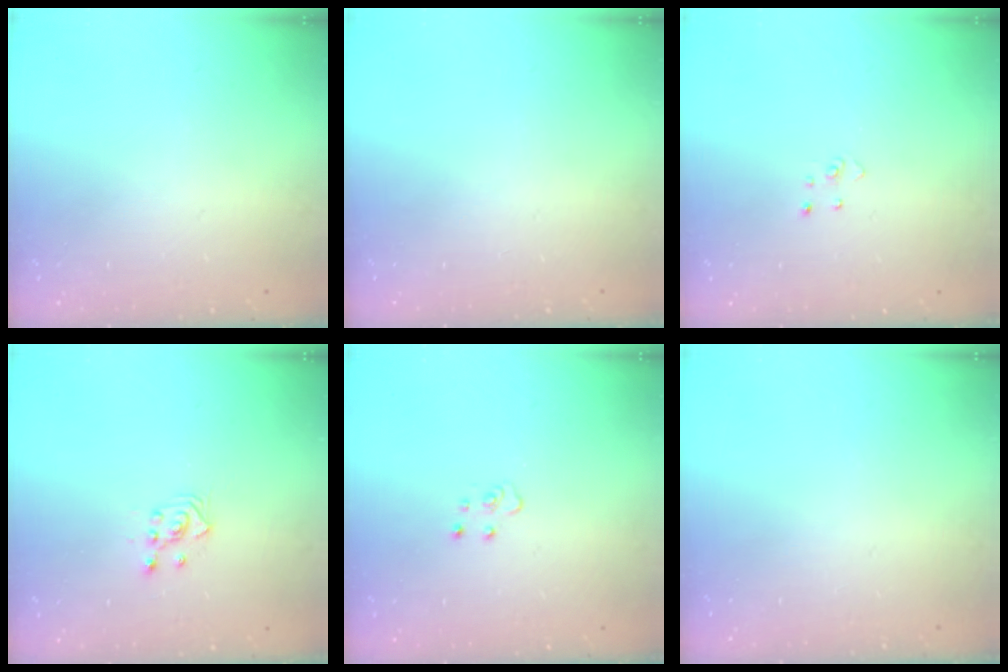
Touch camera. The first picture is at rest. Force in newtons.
{"total": 0.0}
{"total": 2.7, "press": 2.7, "slide": 0.3}
{"total": 2.9, "press": 2.9, "slide": 0.2}
{"total": 4.4, "press": 4.3, "slide": 0.3}
{"total": 0.0}